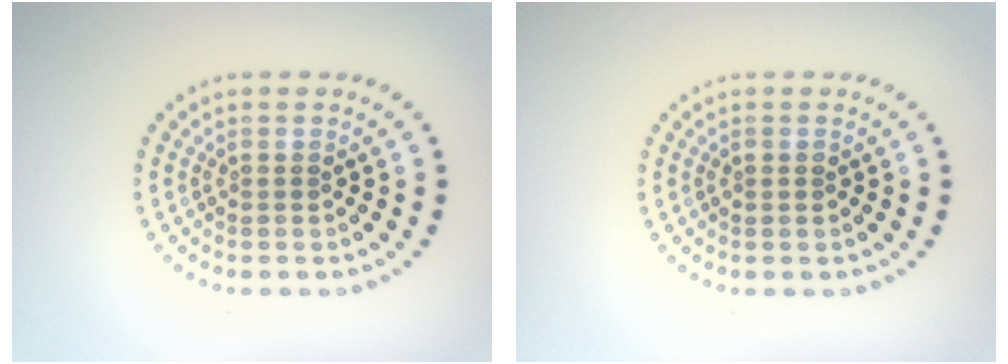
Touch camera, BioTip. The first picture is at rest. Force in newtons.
{"total": 0.7, "press": 0.6, "slide": 0.2}